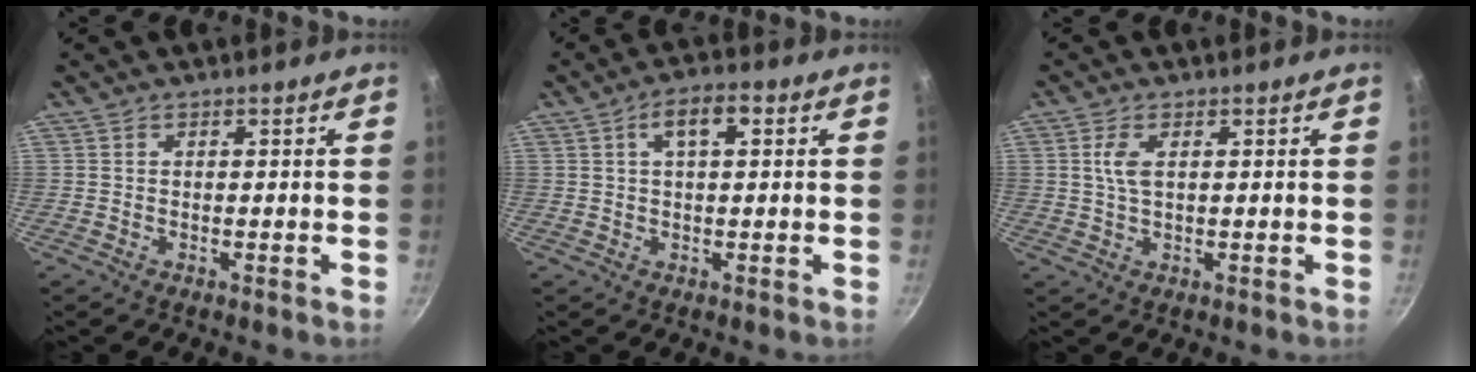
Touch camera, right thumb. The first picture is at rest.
{"total": 5.5, "force": [1.8, 2.5, 4.6], "torque": [-0.071, 0.015, 0.027]}
{"total": 3.5, "force": [0.9, 1.6, 2.9], "torque": [-0.063, 0.000, 0.019]}